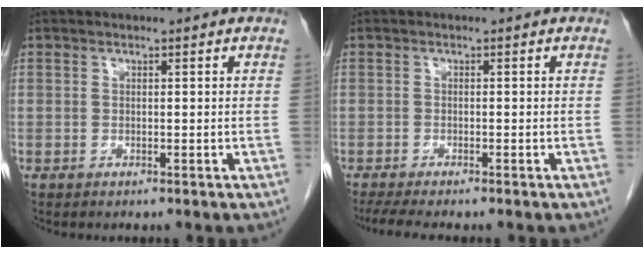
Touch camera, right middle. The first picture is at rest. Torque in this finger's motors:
{"motor_torque": [0.50, -0.36, 0.02, 0.02]}